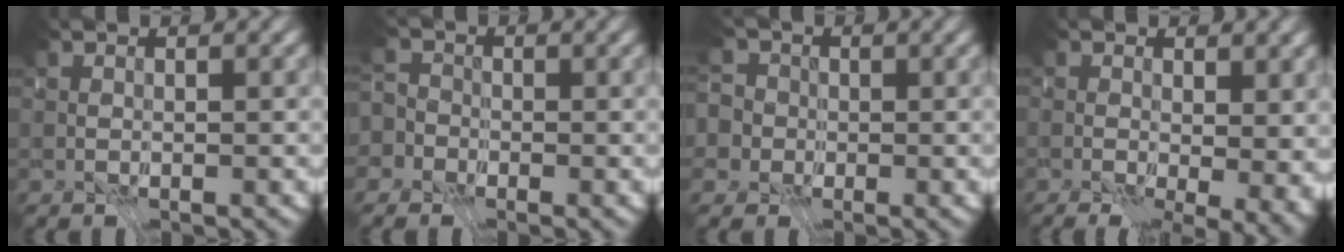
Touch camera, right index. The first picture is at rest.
{"total": 4.5, "force": [0.2, 3.9, 2.3], "torque": [-0.005, 0.008, -0.062]}
{"total": 7.8, "force": [3.8, 5.4, 4.1], "torque": [-0.062, 0.026, 0.023]}
{"total": 6.3, "force": [-0.4, 3.6, 5.2], "torque": [-0.060, -0.032, 0.027]}